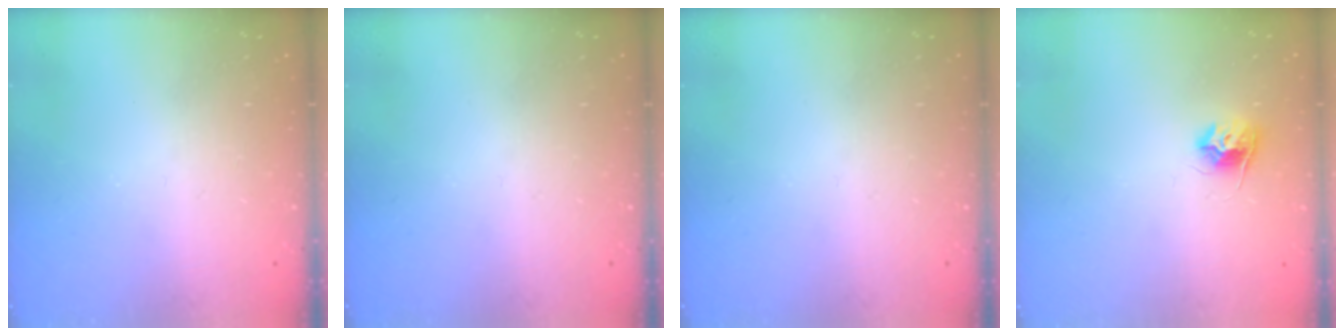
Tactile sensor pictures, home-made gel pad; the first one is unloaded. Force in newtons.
{"total": 0.0}
{"total": 0.0}
{"total": 8.3, "press": 8.2, "slide": 0.6}